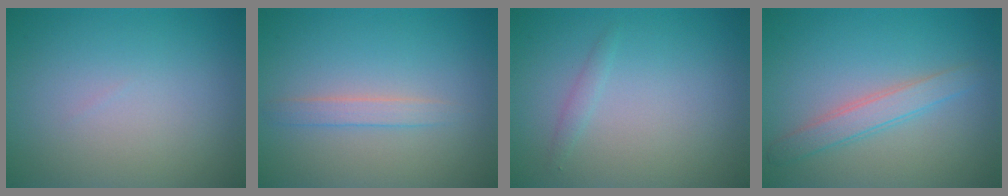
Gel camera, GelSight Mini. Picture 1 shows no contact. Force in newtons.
{"total": 1.5, "press": 1.5, "slide": 0.1}
{"total": 0.8, "press": 0.8, "slide": 0.1}
{"total": 2.4, "press": 2.4, "slide": 0.2}